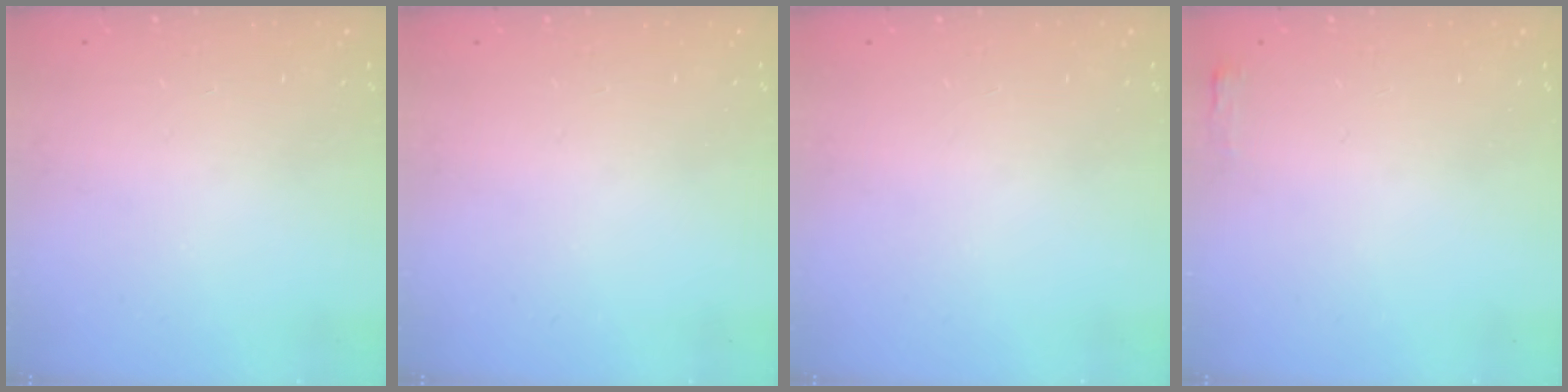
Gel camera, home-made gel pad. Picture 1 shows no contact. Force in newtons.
{"total": 0.0}
{"total": 0.0}
{"total": 2.7, "press": 2.6, "slide": 0.8}